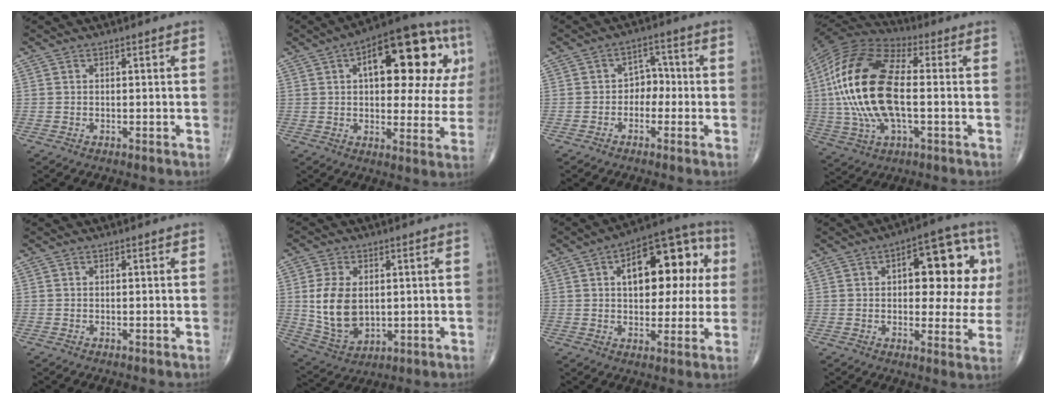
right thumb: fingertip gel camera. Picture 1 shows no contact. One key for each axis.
{"total": 22.5, "fx": 7.2, "fy": 10.0, "fz": 18.8, "tx": -0.219, "ty": 0.018, "tz": 0.093}
{"total": 4.5, "fx": -1.3, "fy": 3.5, "fz": 2.5, "tx": -0.008, "ty": 0.024, "tz": -0.035}
{"total": 23.5, "fx": -0.1, "fy": 10.7, "fz": 21.0, "tx": -0.448, "ty": 0.013, "tz": -0.006}
{"total": 0.0}
{"total": 11.5, "fx": 0.9, "fy": 7.5, "fz": 8.7, "tx": -0.158, "ty": -0.014, "tz": 0.034}
{"total": 19.6, "fx": 3.9, "fy": 10.2, "fz": 16.2, "tx": -0.182, "ty": 0.033, "tz": 0.048}
{"total": 16.6, "fx": 4.1, "fy": 7.7, "fz": 14.1, "tx": -0.138, "ty": 0.012, "tz": 0.047}